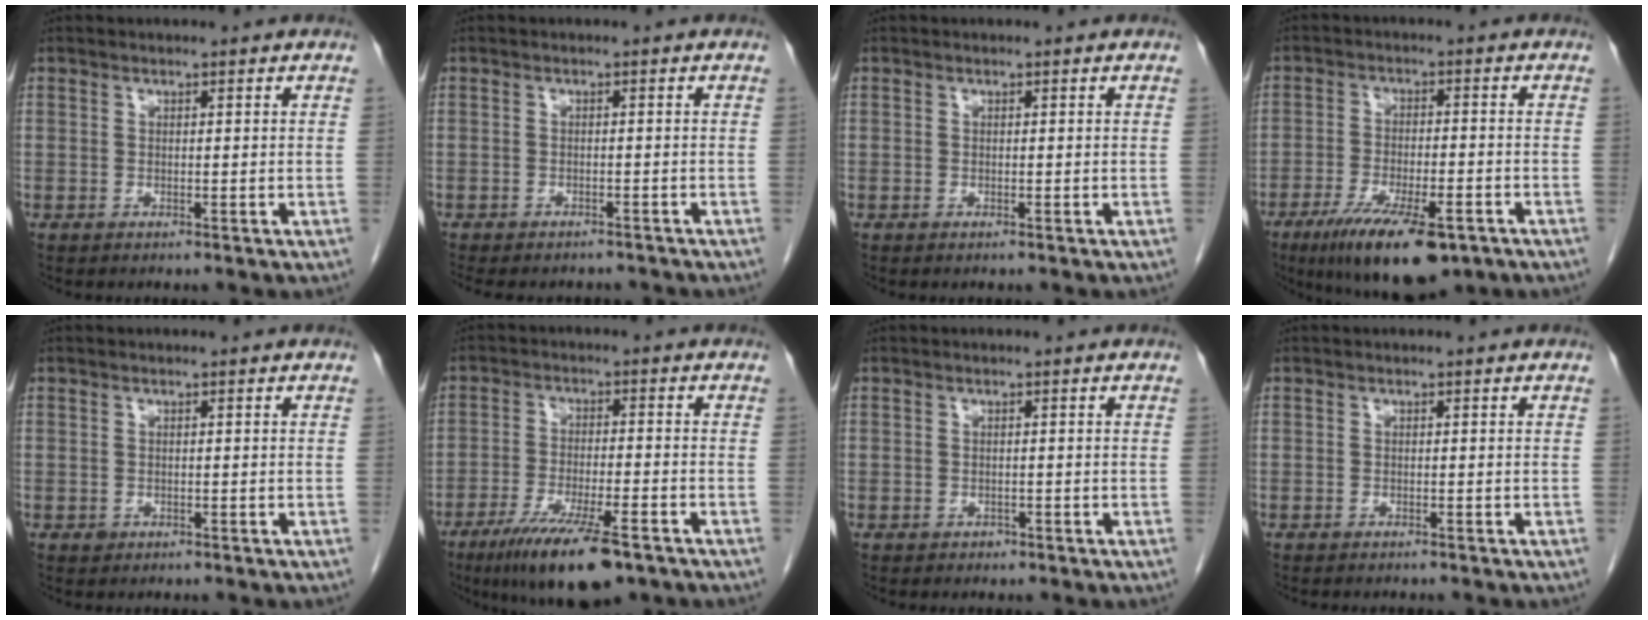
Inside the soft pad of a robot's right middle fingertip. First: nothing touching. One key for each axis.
{"total": 9.7, "fx": -8.6, "fy": 3.2, "fz": 3.1, "tx": -0.056, "ty": -0.002, "tz": -0.105}
{"total": 0.0}
{"total": 13.3, "fx": -8.5, "fy": 3.7, "fz": 9.5, "tx": -0.159, "ty": -0.022, "tz": -0.135}
{"total": 0.5, "fx": -0.2, "fy": 0.5, "fz": 0.1, "tx": -0.002, "ty": 0.003, "tz": -0.003}
{"total": 12.4, "fx": -8.2, "fy": 2.3, "fz": 8.9, "tx": -0.153, "ty": -0.026, "tz": -0.134}
{"total": 0.7, "fx": -0.4, "fy": 0.5, "fz": 0.1, "tx": -0.005, "ty": 0.002, "tz": -0.007}
{"total": 2.2, "fx": -2.0, "fy": 0.3, "fz": 0.8, "tx": -0.014, "ty": -0.002, "tz": -0.023}